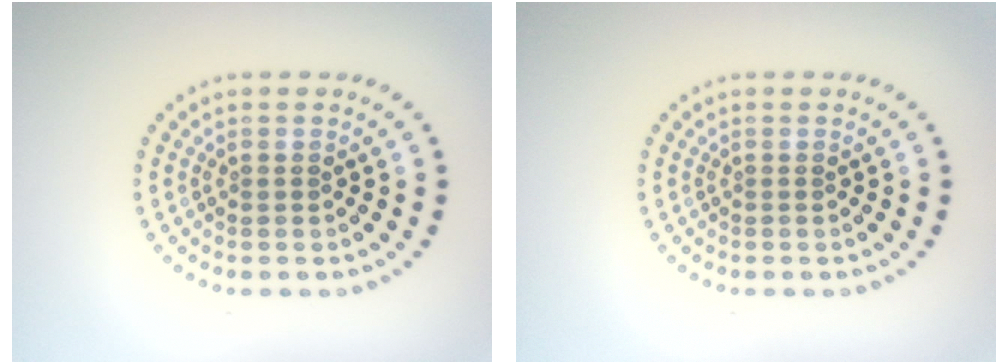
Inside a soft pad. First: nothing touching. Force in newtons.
{"total": 0.0}